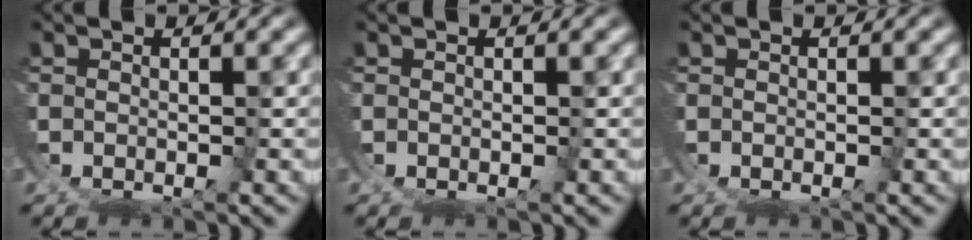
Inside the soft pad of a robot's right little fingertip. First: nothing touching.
{"total": 0.0}
{"total": 0.0}